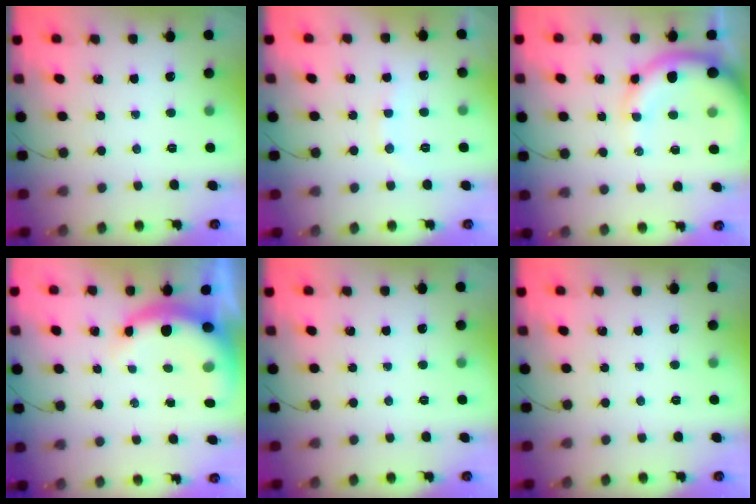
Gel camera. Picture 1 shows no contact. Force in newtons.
{"total": 7.4, "press": 7.3, "slide": 1.3}
{"total": 12.3, "press": 12.1, "slide": 2.2}
{"total": 8.9, "press": 8.7, "slide": 1.8}
{"total": 0.0}
{"total": 0.0}